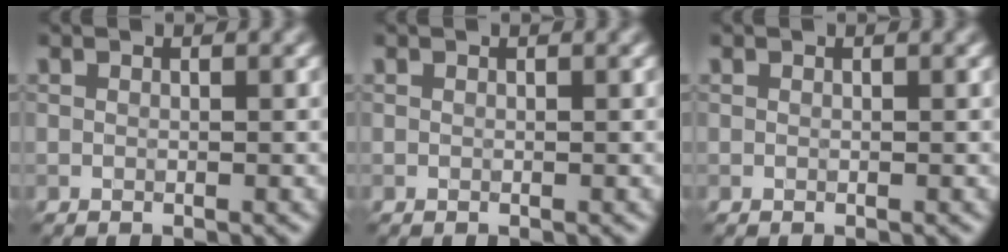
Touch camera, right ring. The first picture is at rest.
{"total": 0.0}
{"total": 0.0}